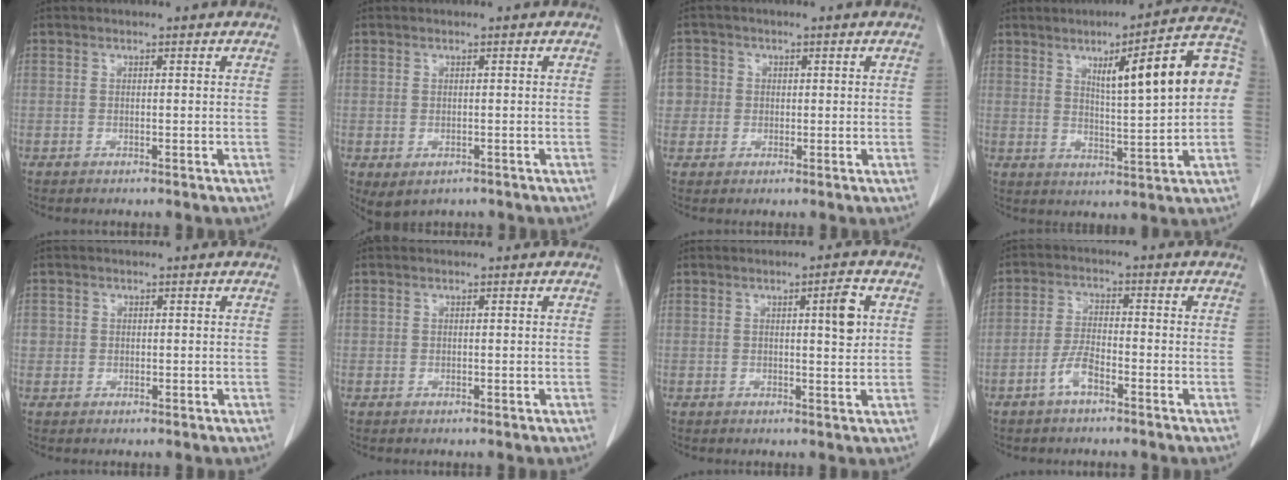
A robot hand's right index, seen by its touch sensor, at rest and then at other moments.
{"total": 3.0, "force": [-1.4, 1.9, 1.8], "torque": [-0.034, -0.008, -0.010]}
{"total": 4.1, "force": [0.3, 4.1, 0.2], "torque": [0.008, 0.013, 0.004]}
{"total": 14.9, "force": [3.2, 1.6, 14.5], "torque": [-0.199, 0.026, 0.045]}
{"total": 1.7, "force": [-0.1, 1.7, 0.3], "torque": [-0.002, 0.005, 0.001]}
{"total": 0.0}
{"total": 4.0, "force": [1.1, 0.6, 3.8], "torque": [-0.054, 0.001, 0.013]}
{"total": 4.1, "force": [-2.5, 1.1, 3.0], "torque": [-0.065, 0.005, -0.050]}